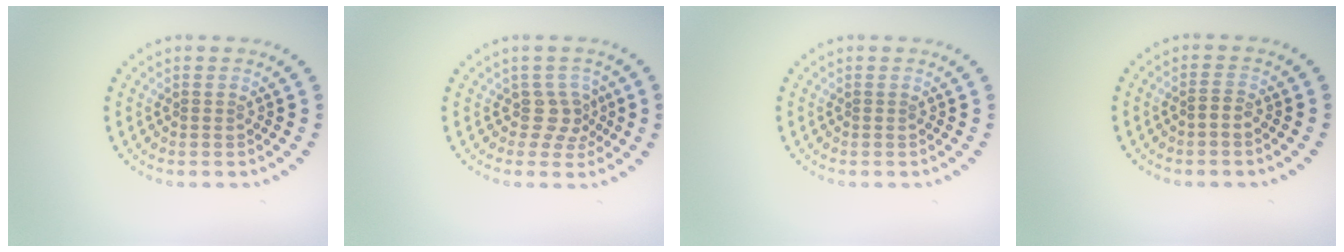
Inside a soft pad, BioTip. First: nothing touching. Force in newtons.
{"total": 2.2, "press": 1.6, "slide": 1.5}
{"total": 0.0}
{"total": 1.0, "press": 0.8, "slide": 0.6}